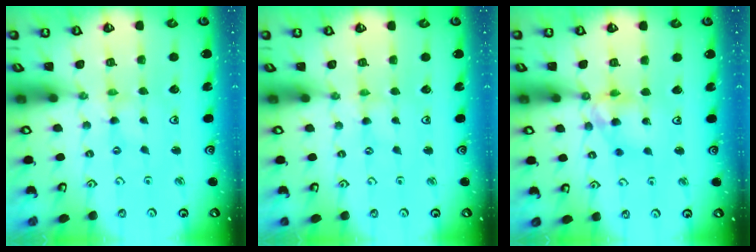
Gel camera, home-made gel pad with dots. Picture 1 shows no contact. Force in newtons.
{"total": 0.0}
{"total": 12.0, "press": 11.8, "slide": 2.0}